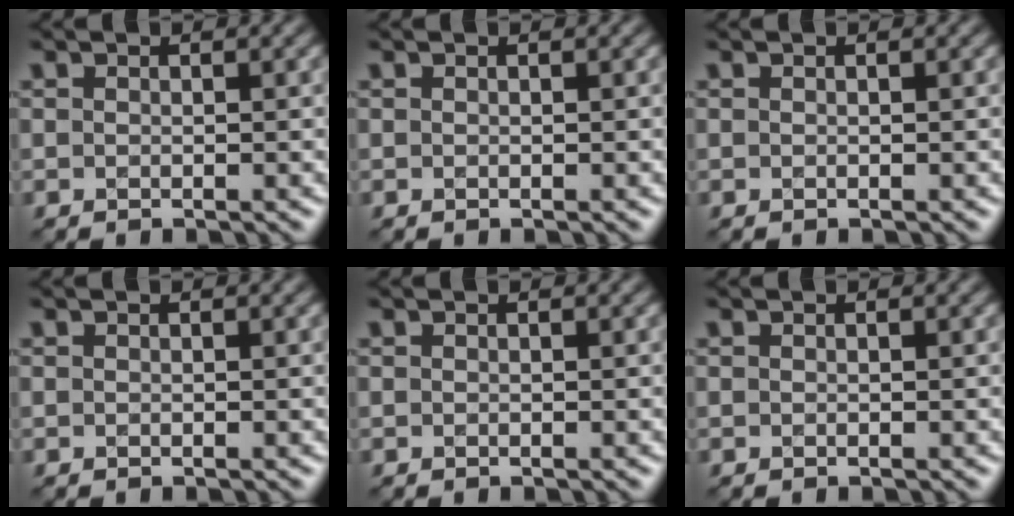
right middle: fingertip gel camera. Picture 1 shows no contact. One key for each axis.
{"total": 0.0}
{"total": 0.0}
{"total": 0.0}
{"total": 0.0}
{"total": 0.0}